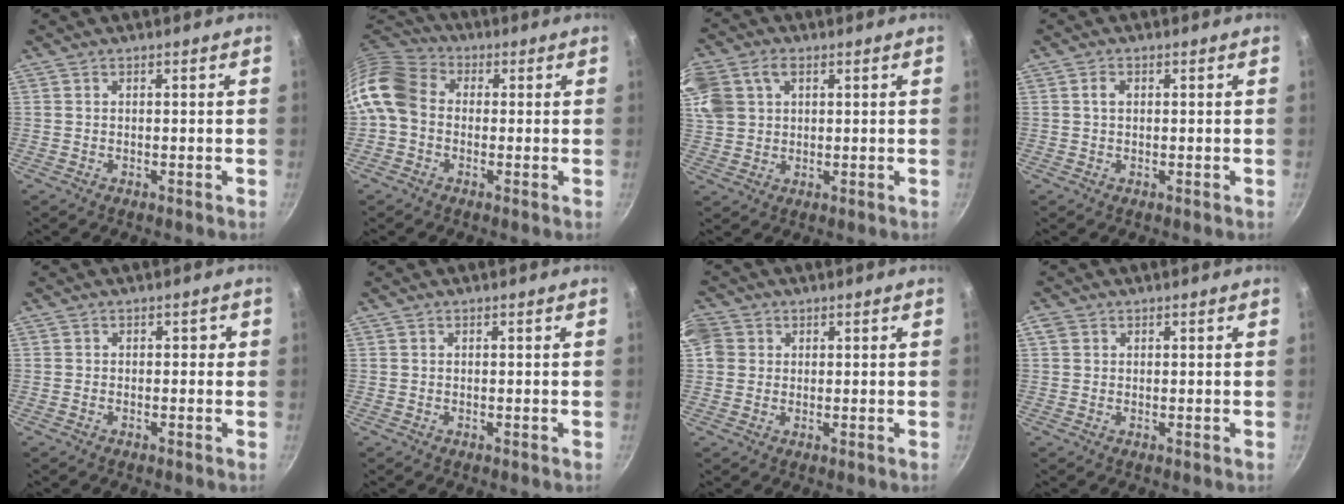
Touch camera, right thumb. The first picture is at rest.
{"total": 11.0, "force": [-1.1, 8.7, 6.6], "torque": [-0.113, 0.028, -0.045]}
{"total": 17.6, "force": [6.5, 13.1, 9.8], "torque": [-0.253, 0.052, 0.130]}
{"total": 1.6, "force": [0.3, 1.1, 1.1], "torque": [-0.018, 0.005, 0.004]}
{"total": 1.2, "force": [-0.3, 1.0, 0.6], "torque": [-0.003, 0.005, -0.006]}
{"total": 0.0}
{"total": 4.8, "force": [1.0, 4.4, 1.4], "torque": [-0.007, 0.002, 0.009]}
{"total": 1.6, "force": [0.5, 1.3, 0.7], "torque": [-0.012, 0.000, 0.008]}